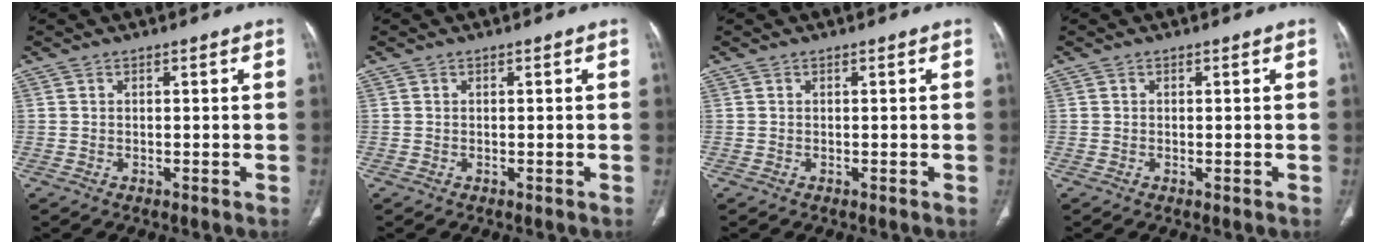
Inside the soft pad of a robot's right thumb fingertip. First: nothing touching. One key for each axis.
{"total": 0.0}
{"total": 0.0}
{"total": 0.0}